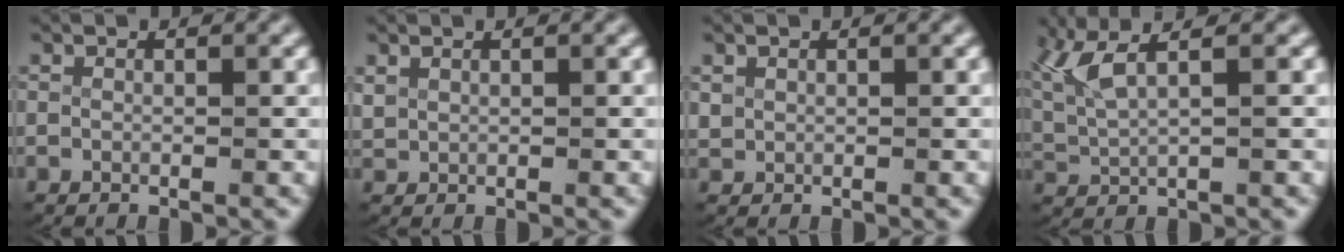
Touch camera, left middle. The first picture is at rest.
{"total": 1.0, "force": [0.6, 0.6, 0.4], "torque": [-0.017, -0.003, 0.021]}
{"total": 1.0, "force": [0.5, 0.8, 0.4], "torque": [-0.017, -0.005, 0.017]}
{"total": 5.0, "force": [1.7, 3.0, 3.7], "torque": [-0.096, 0.002, 0.034]}